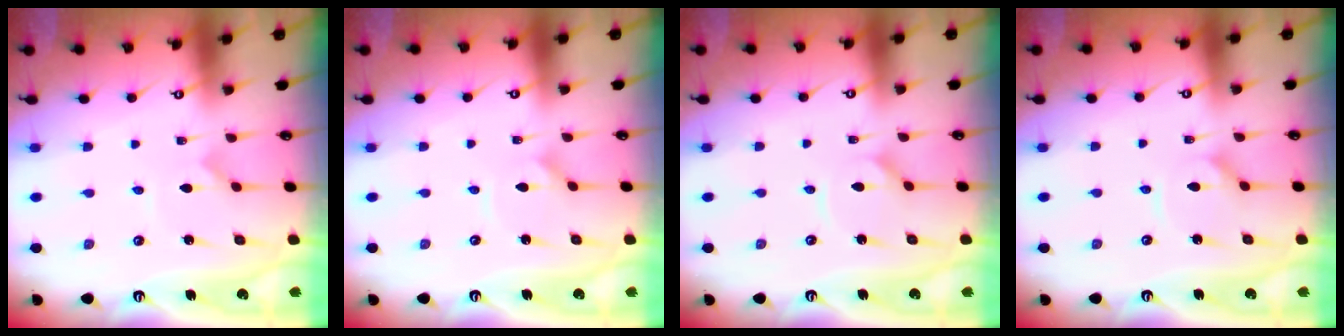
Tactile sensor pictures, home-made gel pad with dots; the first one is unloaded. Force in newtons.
{"total": 0.8, "press": 0.8, "slide": 0.2}
{"total": 1.8, "press": 1.8, "slide": 0.3}
{"total": 3.0, "press": 2.9, "slide": 0.4}